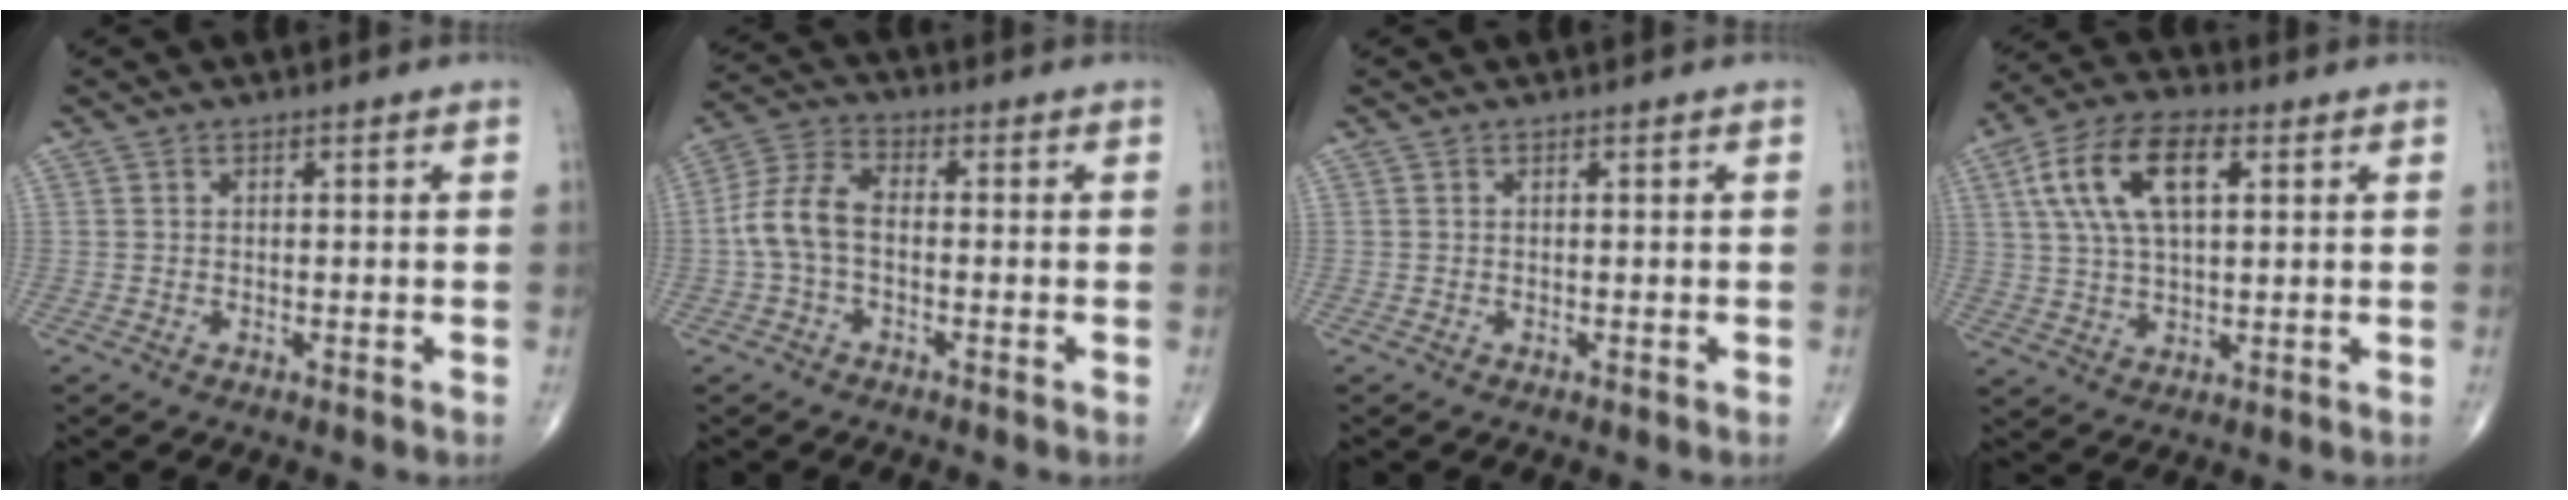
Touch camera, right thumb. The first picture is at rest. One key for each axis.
{"total": 7.9, "fx": -1.1, "fy": 4.6, "fz": 6.4, "tx": -0.138, "ty": 0.026, "tz": -0.031}
{"total": 0.0}
{"total": 13.7, "fx": 4.3, "fy": 6.6, "fz": 11.1, "tx": -0.214, "ty": 0.012, "tz": 0.078}